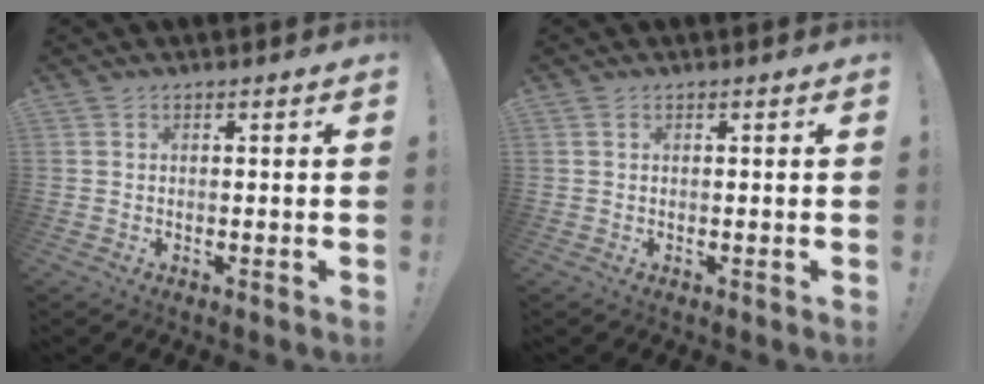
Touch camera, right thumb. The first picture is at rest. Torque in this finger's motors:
{"motor_torque": [-0.09, 0.02, -0.14, 0.18, 0.00]}